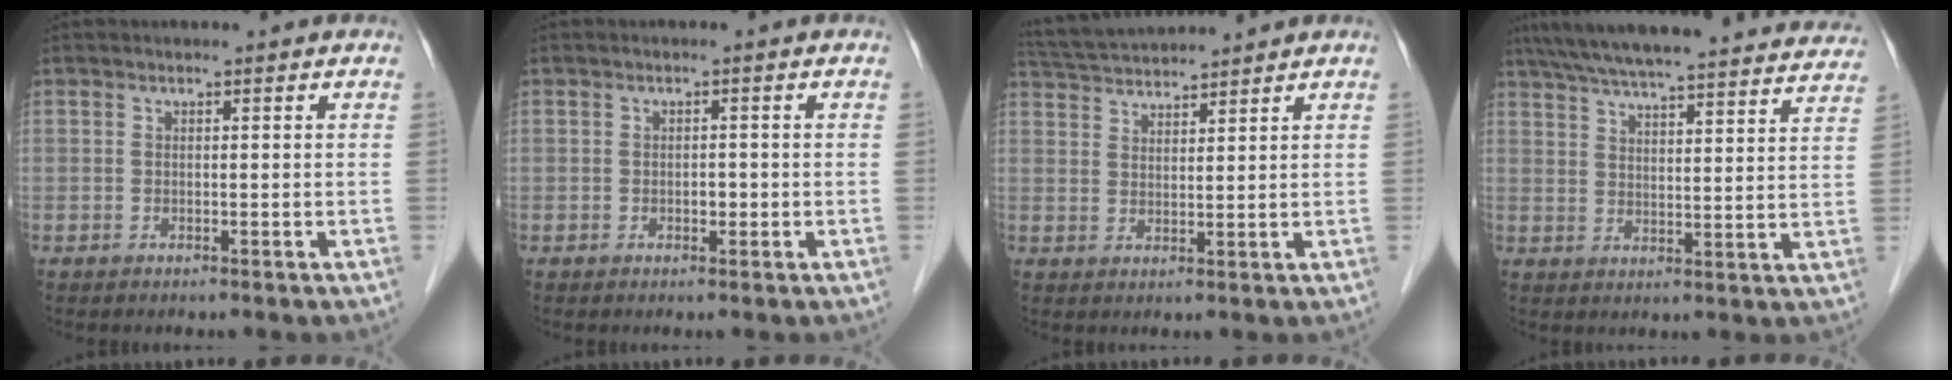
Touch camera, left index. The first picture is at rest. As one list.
[{"total": 1.3, "force": [-0.4, 0.7, 1.0], "torque": [-0.016, 0.001, -0.005]}, {"total": 7.9, "force": [7.7, 0.1, 1.9], "torque": [-0.044, 0.033, 0.134]}, {"total": 31.7, "force": [28.8, 3.9, 12.4], "torque": [-0.211, -0.021, 0.365]}]